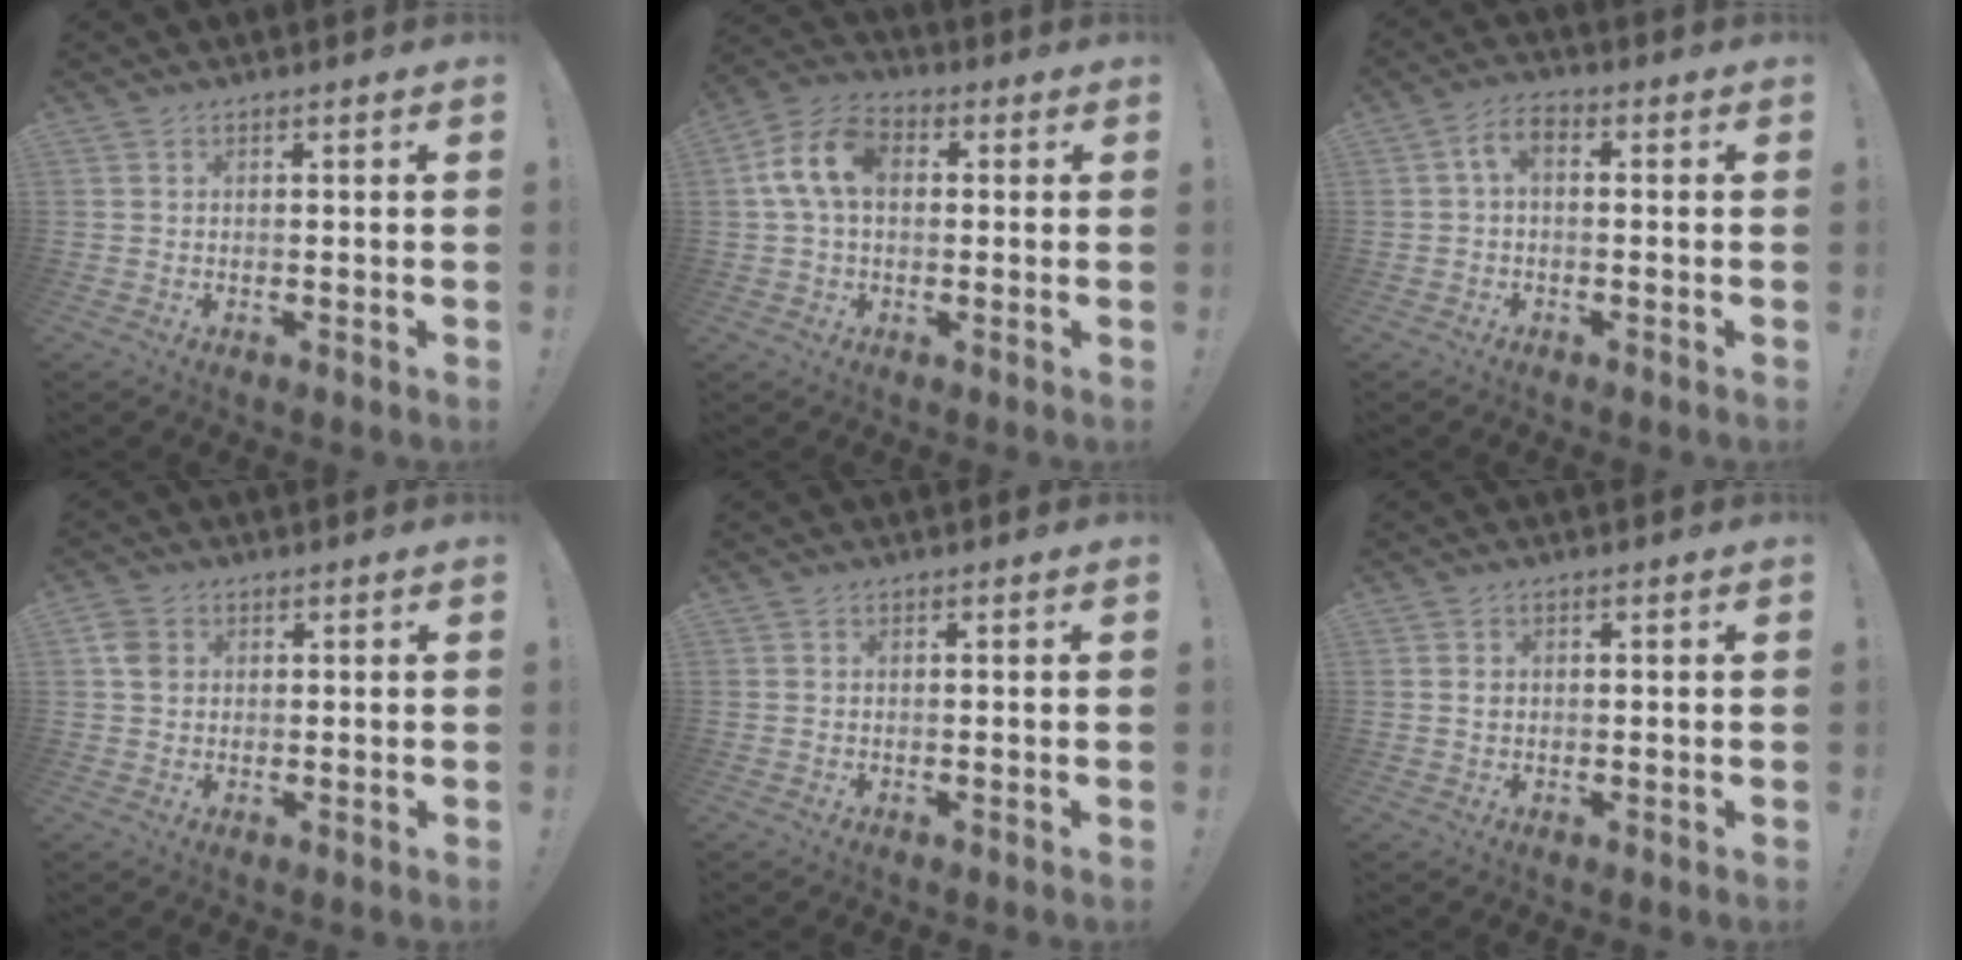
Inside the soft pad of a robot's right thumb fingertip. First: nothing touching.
{"total": 11.7, "force": [1.9, 7.7, 8.6], "torque": [-0.171, 0.017, 0.038]}
{"total": 4.6, "force": [0.1, 2.2, 4.0], "torque": [-0.082, 0.005, 0.003]}
{"total": 4.3, "force": [0.9, 3.6, 2.2], "torque": [-0.025, 0.006, 0.017]}
{"total": 0.0}
{"total": 0.9, "force": [0.1, 0.9, 0.3], "torque": [0.001, 0.001, 0.000]}